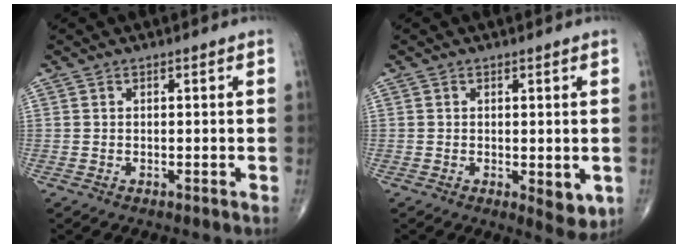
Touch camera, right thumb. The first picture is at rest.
{"total": 4.8, "force": [-0.8, 2.3, 4.2], "torque": [-0.044, -0.012, -0.007]}